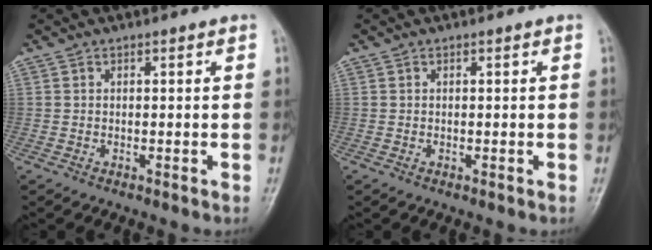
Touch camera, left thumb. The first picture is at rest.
{"total": 0.0}